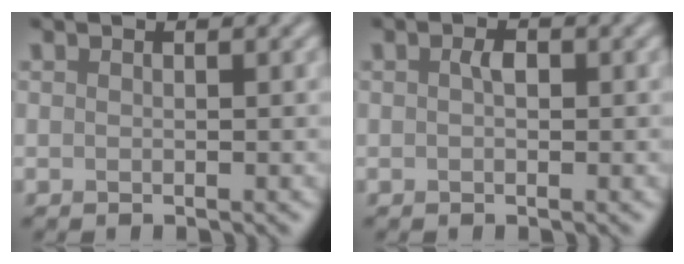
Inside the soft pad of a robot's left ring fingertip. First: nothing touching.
{"total": 1.2, "force": [0.1, 0.7, 0.9], "torque": [-0.016, 0.002, 0.001]}